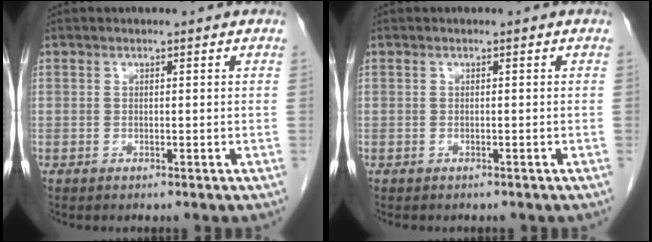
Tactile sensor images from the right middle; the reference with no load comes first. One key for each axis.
{"total": 1.1, "fx": -0.9, "fy": 0.5, "fz": 0.3, "tx": -0.012, "ty": 0.000, "tz": -0.012}